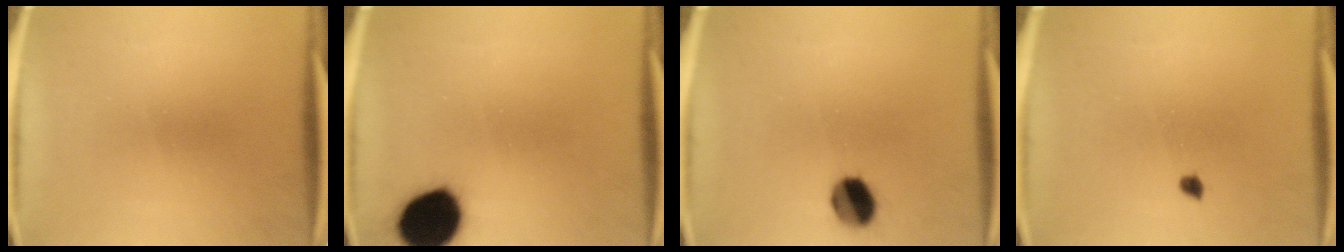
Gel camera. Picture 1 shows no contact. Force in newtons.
{"total": 16.1}
{"total": 7.5}
{"total": 1.1}